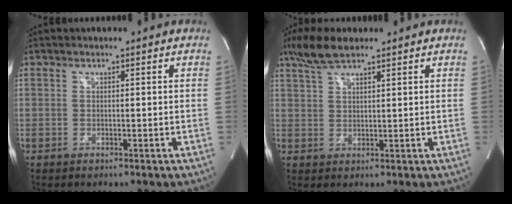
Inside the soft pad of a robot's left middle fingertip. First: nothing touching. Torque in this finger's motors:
{"motor_torque": [0.66, -0.41, 0.02, 0.02]}